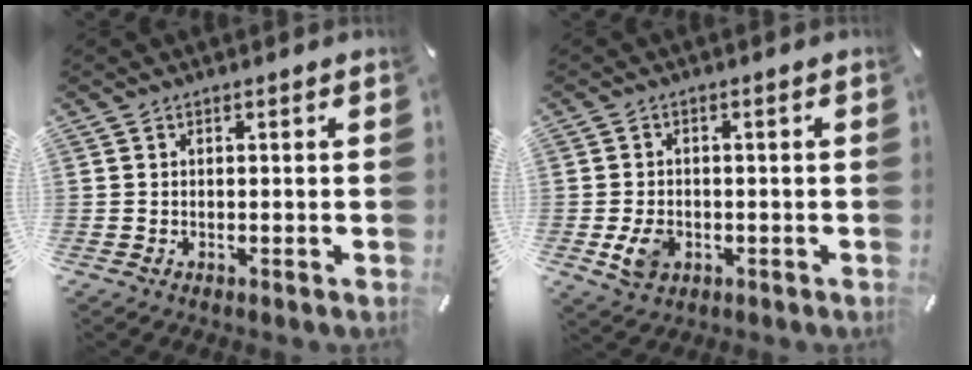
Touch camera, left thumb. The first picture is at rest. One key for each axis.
{"total": 5.2, "fx": -1.4, "fy": 3.9, "fz": 3.1, "tx": -0.070, "ty": -0.003, "tz": -0.028}